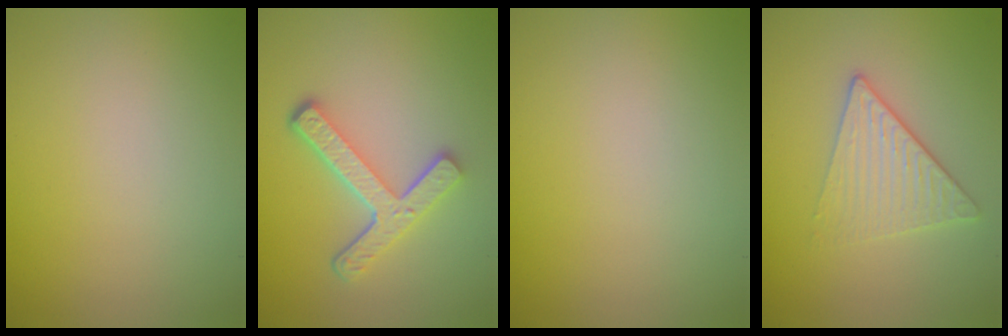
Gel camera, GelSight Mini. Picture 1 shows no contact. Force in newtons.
{"total": 4.5, "press": 3.4, "slide": 3.0}
{"total": 0.0}
{"total": 3.2, "press": 2.8, "slide": 1.6}